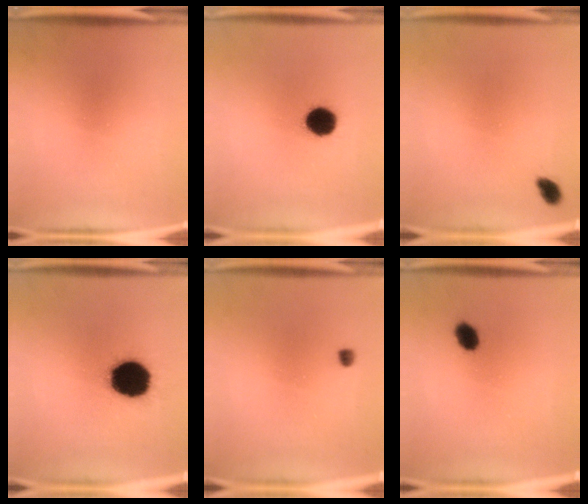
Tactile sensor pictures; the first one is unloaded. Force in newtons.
{"total": 8.6}
{"total": 1.8}
{"total": 18.4}
{"total": 1.0}
{"total": 3.6}